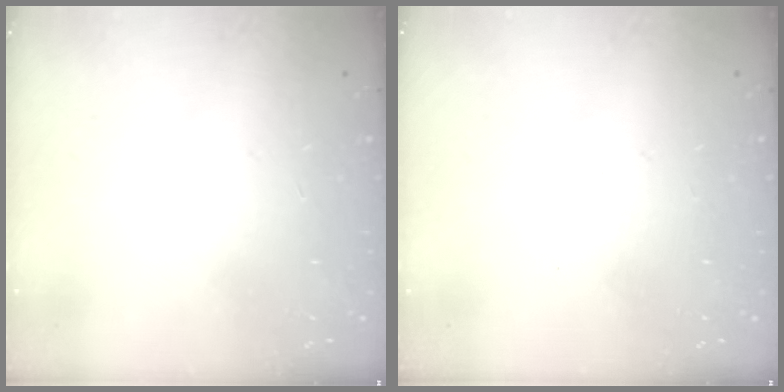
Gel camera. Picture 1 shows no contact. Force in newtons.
{"total": 0.0}